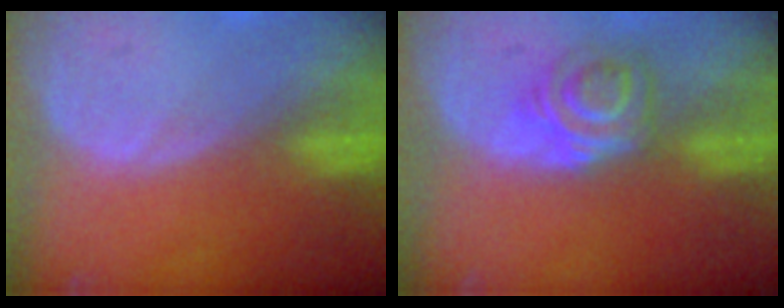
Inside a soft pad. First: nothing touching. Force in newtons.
{"total": 6.1, "press": 5.0, "slide": 3.4}